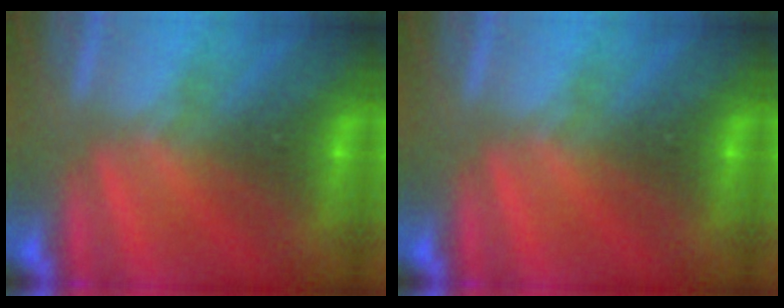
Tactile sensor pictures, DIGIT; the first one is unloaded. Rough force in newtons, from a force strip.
{"total": 0.0}